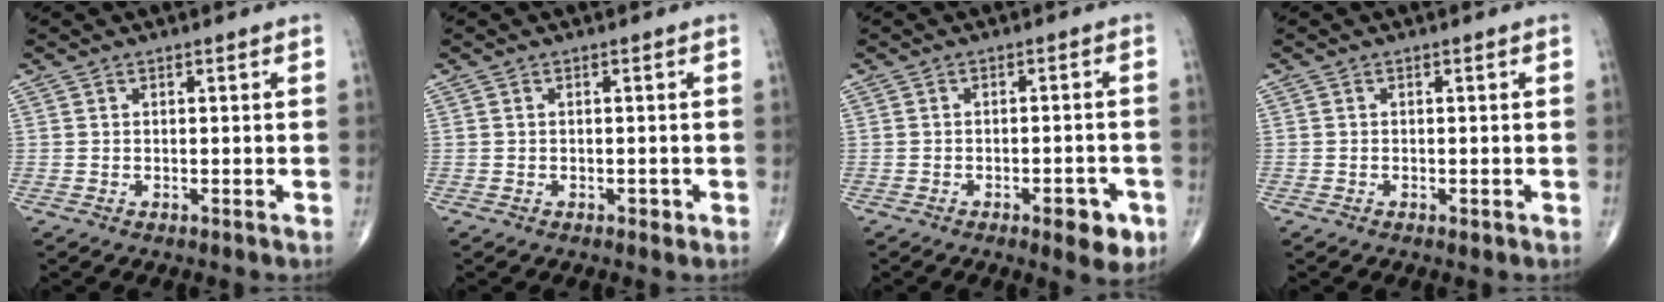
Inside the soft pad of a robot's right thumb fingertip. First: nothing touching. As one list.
[{"total": 1.0, "force": [-0.4, 0.7, 0.6], "torque": [-0.007, 0.000, -0.006]}, {"total": 6.3, "force": [-3.0, 2.5, 4.9], "torque": [-0.048, 0.010, -0.036]}, {"total": 0.7, "force": [-0.4, 0.4, 0.5], "torque": [-0.008, -0.001, -0.006]}]